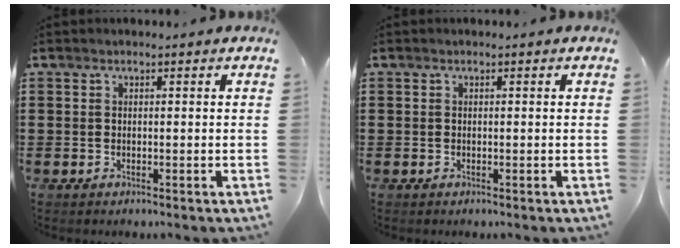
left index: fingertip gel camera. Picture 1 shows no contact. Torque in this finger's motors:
{"motor_torque": [-0.10, -0.09, 0.00, -0.01]}